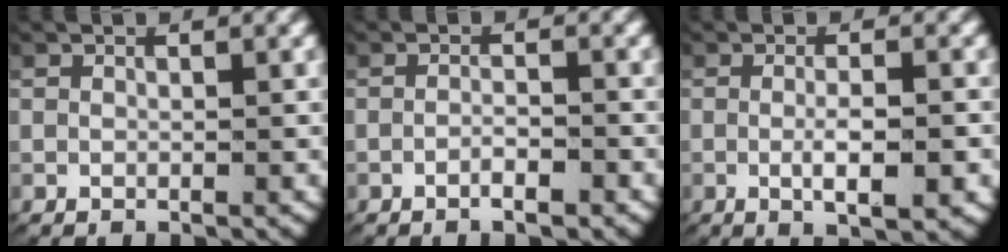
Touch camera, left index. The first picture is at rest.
{"total": 1.7, "force": [-1.3, 0.4, 1.1], "torque": [-0.019, -0.002, -0.025]}
{"total": 3.6, "force": [-1.1, 0.8, 3.3], "torque": [-0.060, -0.007, -0.014]}